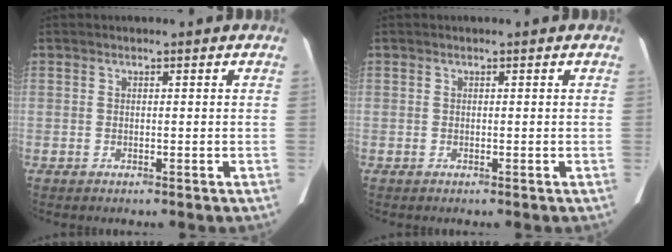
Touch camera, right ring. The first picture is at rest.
{"total": 0.0}